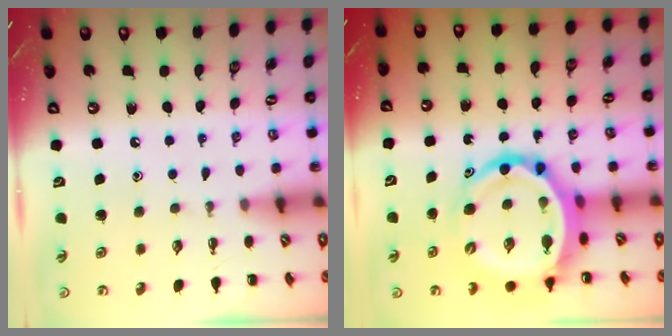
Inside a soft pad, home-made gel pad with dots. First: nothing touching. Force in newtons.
{"total": 14.7, "press": 14.2, "slide": 3.9}